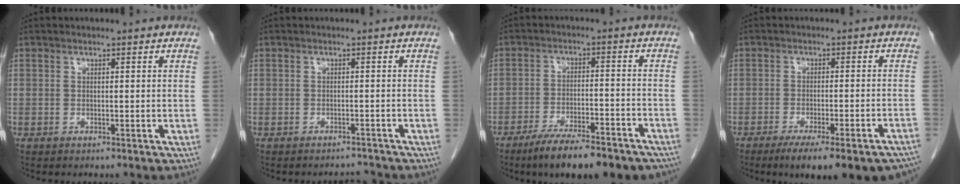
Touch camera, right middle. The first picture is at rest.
{"total": 1.7, "force": [-1.6, 0.2, -0.6], "torque": [0.009, -0.007, -0.019]}
{"total": 14.6, "force": [-11.5, 3.2, 8.3], "torque": [-0.107, -0.004, -0.173]}
{"total": 17.3, "force": [-14.3, 2.6, 9.4], "torque": [-0.076, -0.003, -0.181]}